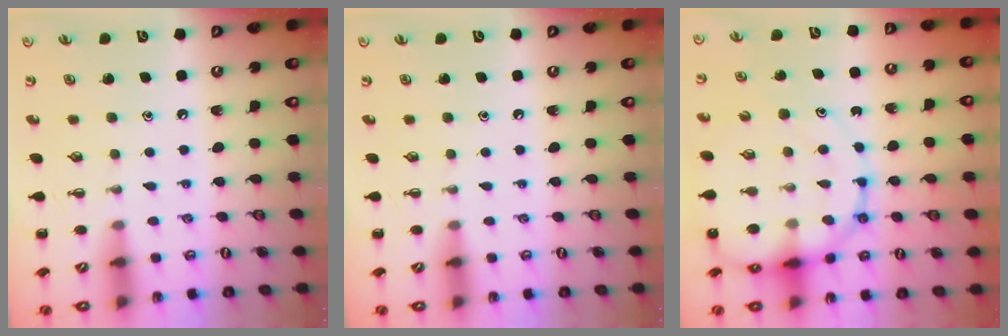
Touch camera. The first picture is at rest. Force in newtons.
{"total": 0.0}
{"total": 15.7, "press": 15.4, "slide": 3.3}